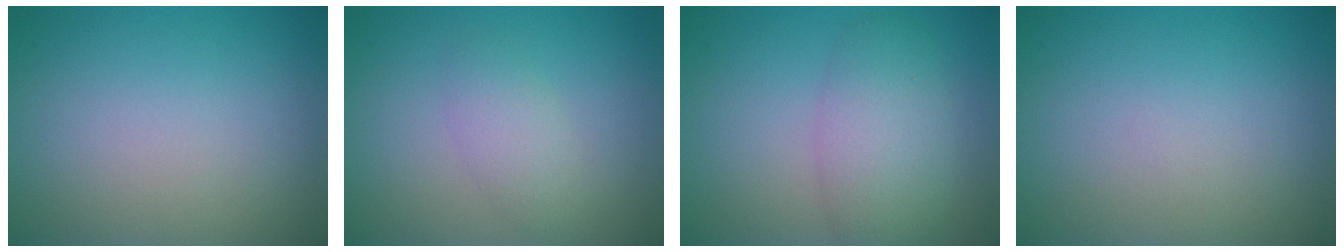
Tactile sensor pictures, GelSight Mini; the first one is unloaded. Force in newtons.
{"total": 2.1, "press": 2.1, "slide": 0.1}
{"total": 4.5, "press": 4.5, "slide": 0.1}
{"total": 0.0}